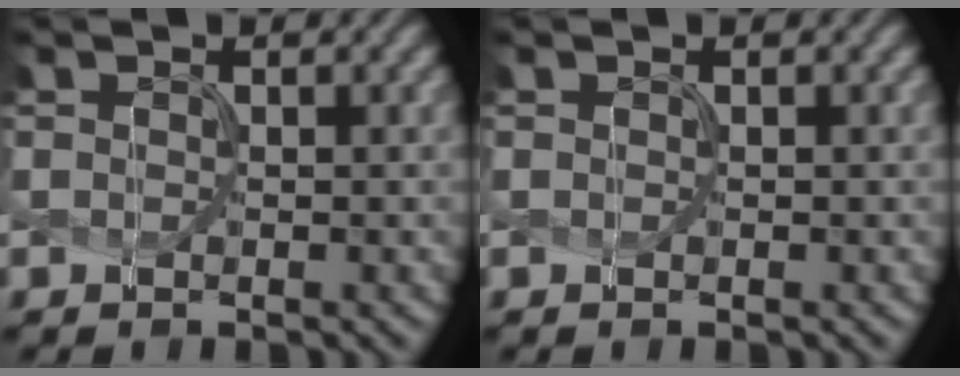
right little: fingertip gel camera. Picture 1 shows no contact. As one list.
[{"total": 0.0}]